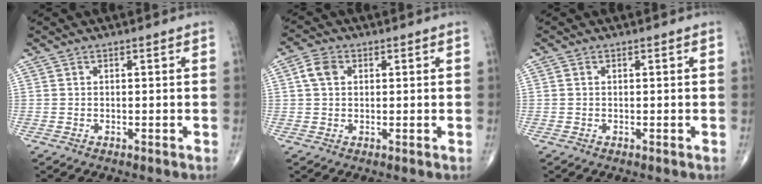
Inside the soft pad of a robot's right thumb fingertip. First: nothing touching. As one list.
[{"total": 4.0, "force": [1.0, 2.9, 2.5], "torque": [-0.048, 0.008, 0.017]}, {"total": 0.0}]